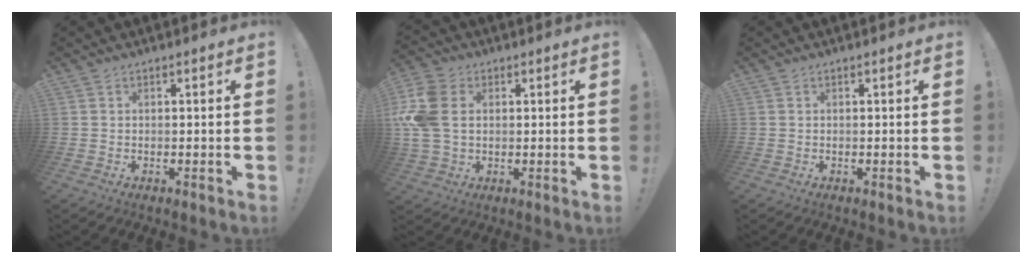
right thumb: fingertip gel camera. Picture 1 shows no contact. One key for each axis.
{"total": 13.8, "fx": 2.3, "fy": 9.7, "fz": 9.5, "tx": -0.213, "ty": 0.002, "tz": 0.046}
{"total": 0.0}